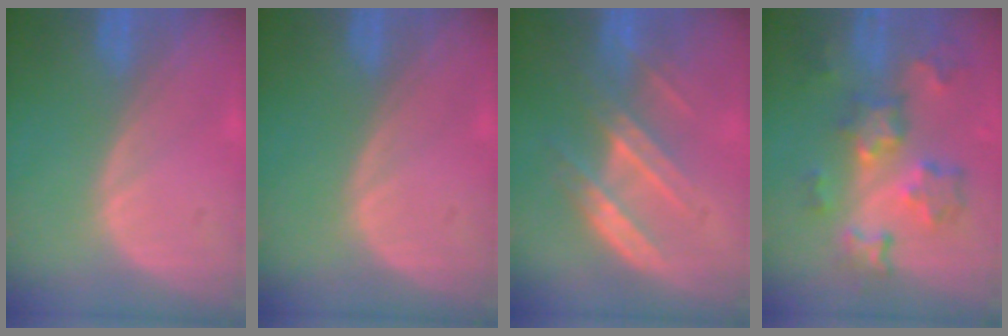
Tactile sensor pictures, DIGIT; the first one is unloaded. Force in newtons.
{"total": 0.0}
{"total": 7.2, "press": 6.5, "slide": 3.0}
{"total": 9.2, "press": 8.1, "slide": 4.4}